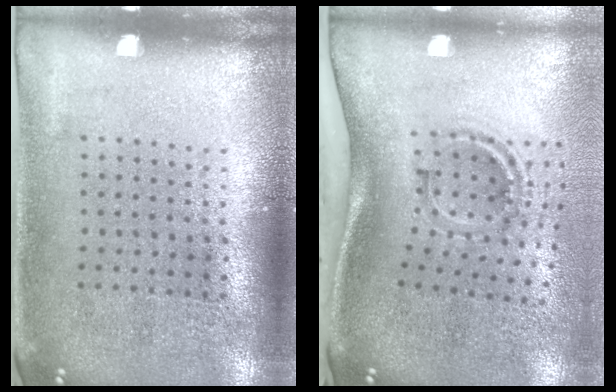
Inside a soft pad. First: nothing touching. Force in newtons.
{"total": 1.9, "press": 1.2, "slide": 1.5}